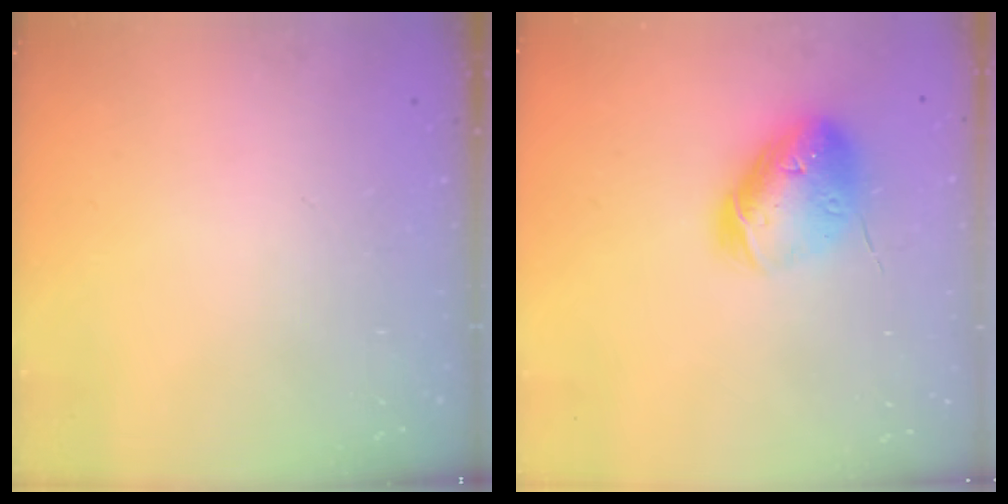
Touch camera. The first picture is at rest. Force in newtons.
{"total": 17.7, "press": 17.4, "slide": 2.8}